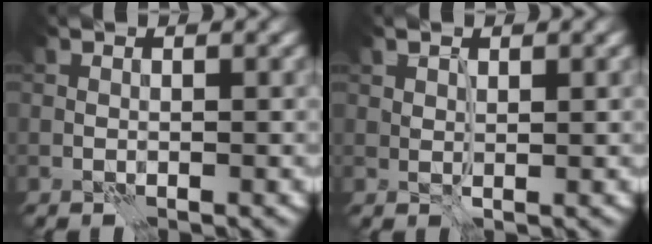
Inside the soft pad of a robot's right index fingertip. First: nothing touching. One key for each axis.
{"total": 0.7, "fx": 0.5, "fy": 0.4, "fz": 0.2, "tx": -0.007, "ty": -0.002, "tz": 0.011}